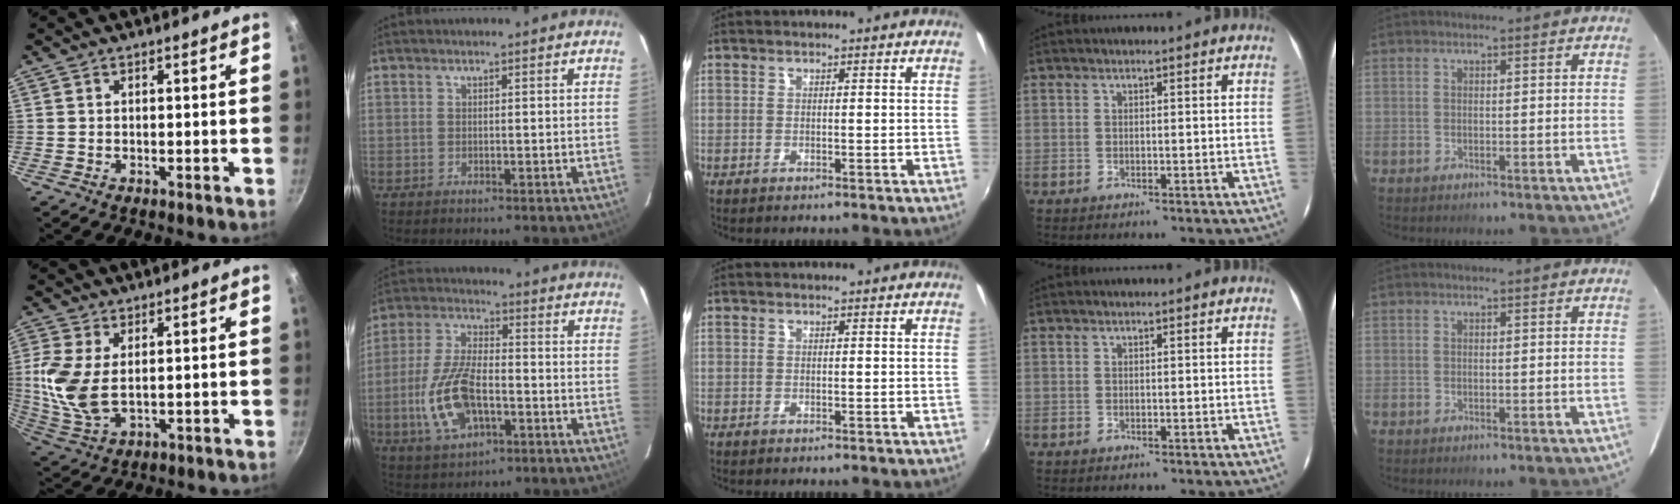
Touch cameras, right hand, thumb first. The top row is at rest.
{"thumb": {"total": 10.3, "force": [1.4, 5.8, 8.4], "torque": [-0.182, -0.007, 0.035]}, "index": {"total": 13.6, "force": [-4.1, 6.5, 11.2], "torque": [-0.246, -0.001, -0.072]}}